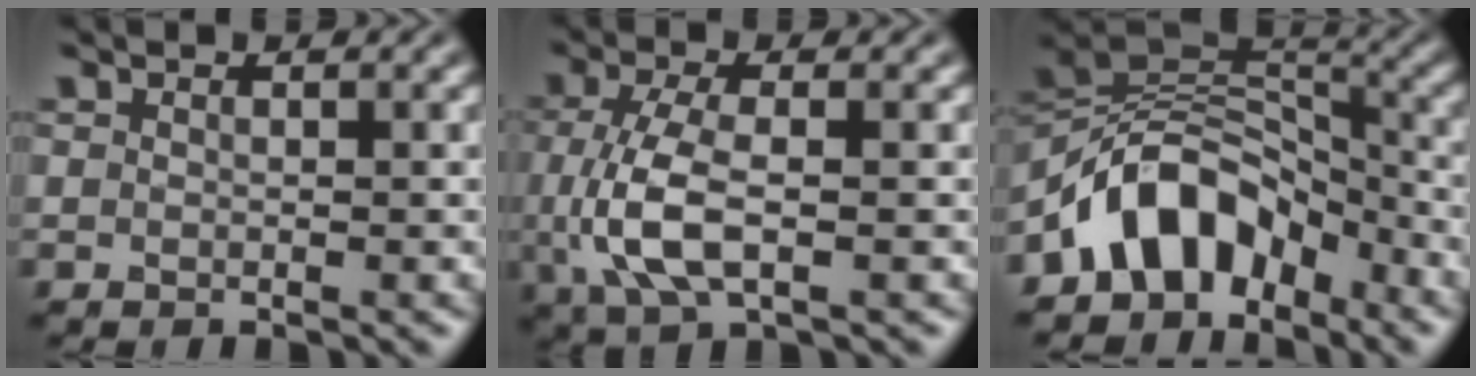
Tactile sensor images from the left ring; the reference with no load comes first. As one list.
[{"total": 5.6, "force": [-0.7, 2.3, 5.0], "torque": [-0.119, -0.007, -0.013]}, {"total": 7.9, "force": [-4.9, 4.7, 4.0], "torque": [-0.041, 0.013, -0.101]}]